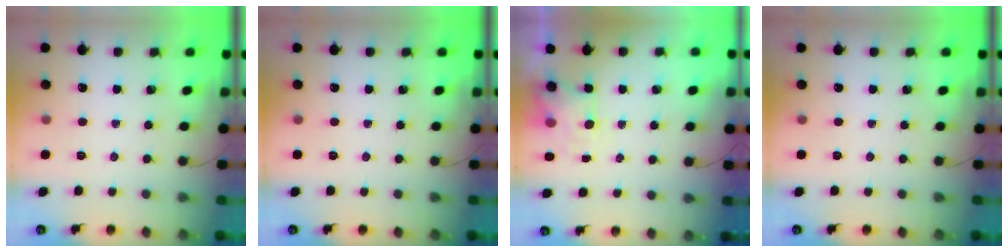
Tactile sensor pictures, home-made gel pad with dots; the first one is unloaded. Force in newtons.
{"total": 0.0}
{"total": 3.4, "press": 3.3, "slide": 0.8}
{"total": 0.0}